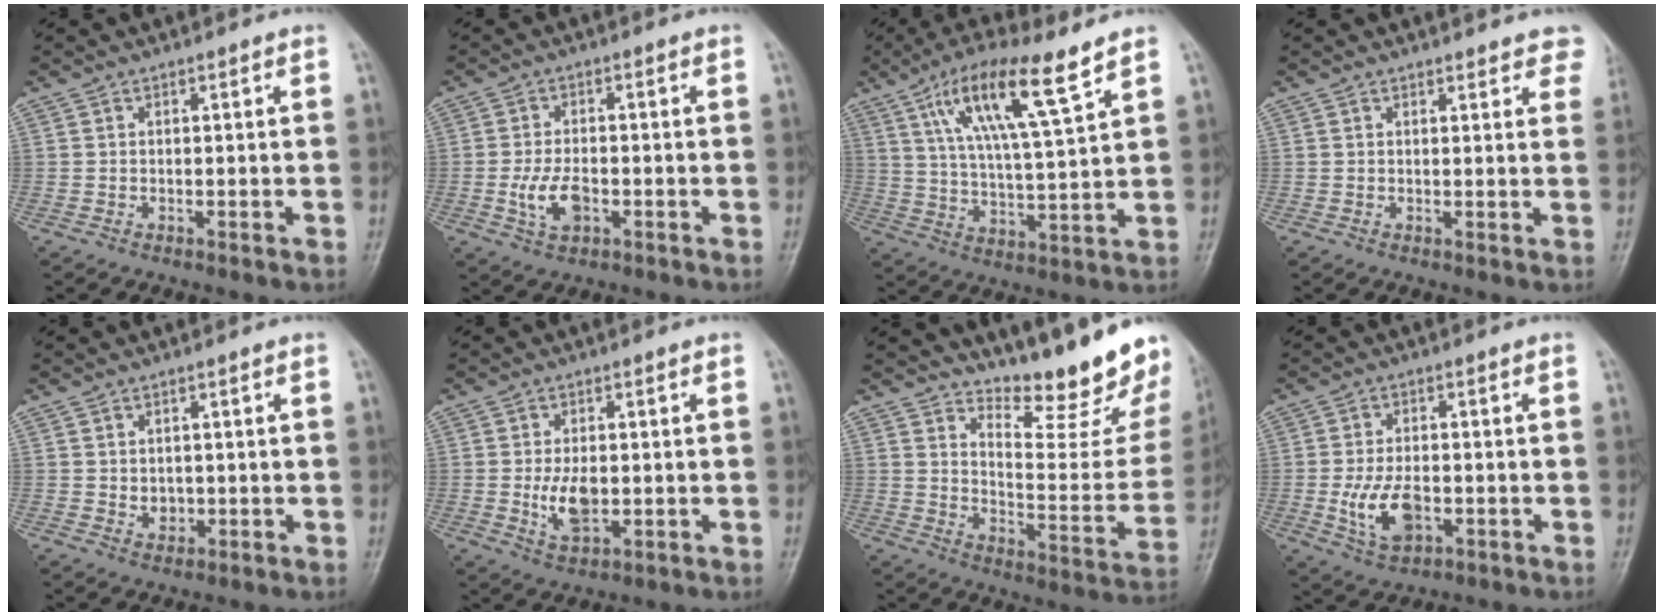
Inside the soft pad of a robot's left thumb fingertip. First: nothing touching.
{"total": 5.8, "force": [-1.5, 3.3, 4.6], "torque": [-0.090, 0.003, -0.025]}
{"total": 14.4, "force": [8.2, 2.5, 11.6], "torque": [-0.207, -0.027, 0.151]}
{"total": 6.1, "force": [5.1, 2.2, 2.5], "torque": [0.007, -0.015, 0.047]}
{"total": 2.4, "force": [0.1, 2.0, 1.3], "torque": [-0.013, -0.002, 0.008]}
{"total": 6.5, "force": [-0.5, 3.7, 5.4], "torque": [-0.092, -0.009, -0.002]}
{"total": 19.1, "force": [16.4, 3.9, 9.1], "torque": [-0.091, -0.150, 0.227]}
{"total": 8.1, "force": [-1.8, 4.7, 6.3], "torque": [-0.114, -0.001, -0.026]}